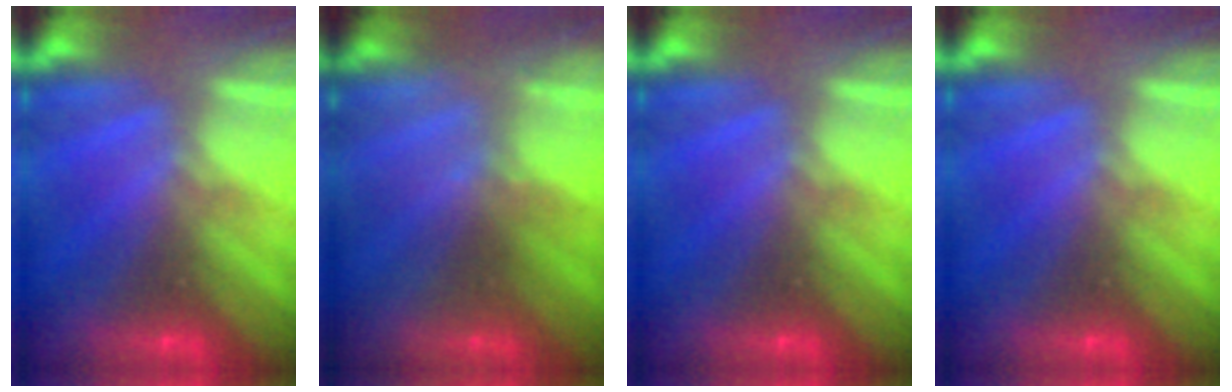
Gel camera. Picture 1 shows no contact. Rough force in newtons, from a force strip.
{"total": 2.3}
{"total": 0.0}
{"total": 0.0}